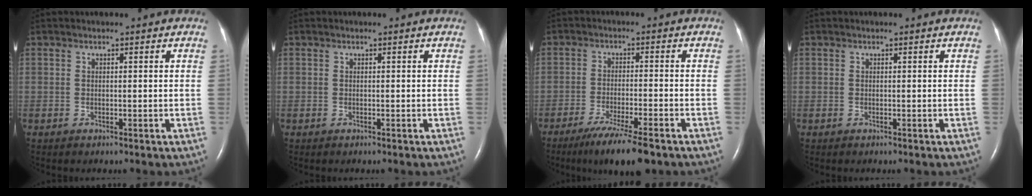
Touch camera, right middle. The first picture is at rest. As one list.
[{"total": 0.0}, {"total": 9.3, "force": [-6.7, 0.6, 6.4], "torque": [-0.106, -0.023, -0.107]}, {"total": 0.0}]